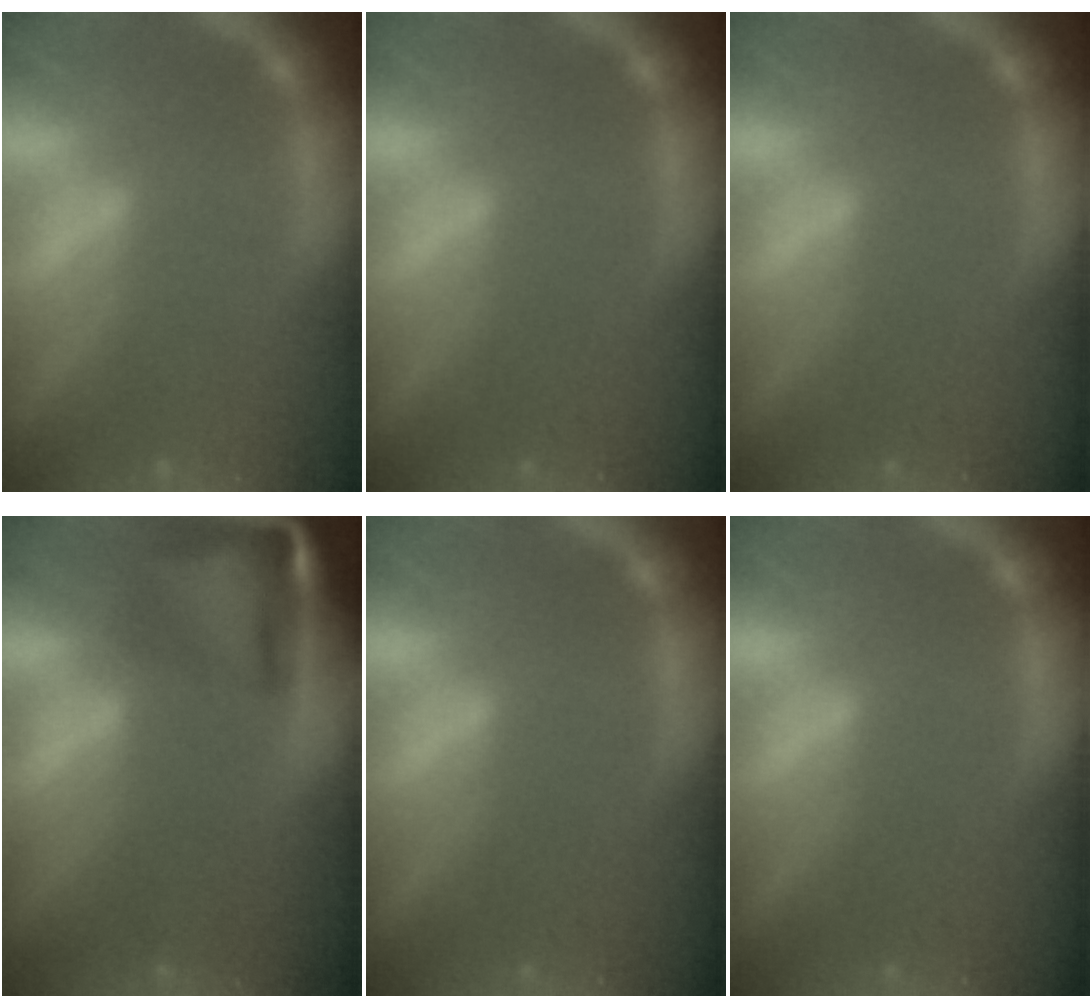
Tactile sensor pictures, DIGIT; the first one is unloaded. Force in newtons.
{"total": 0.0}
{"total": 0.0}
{"total": 6.9}
{"total": 0.0}
{"total": 0.0}